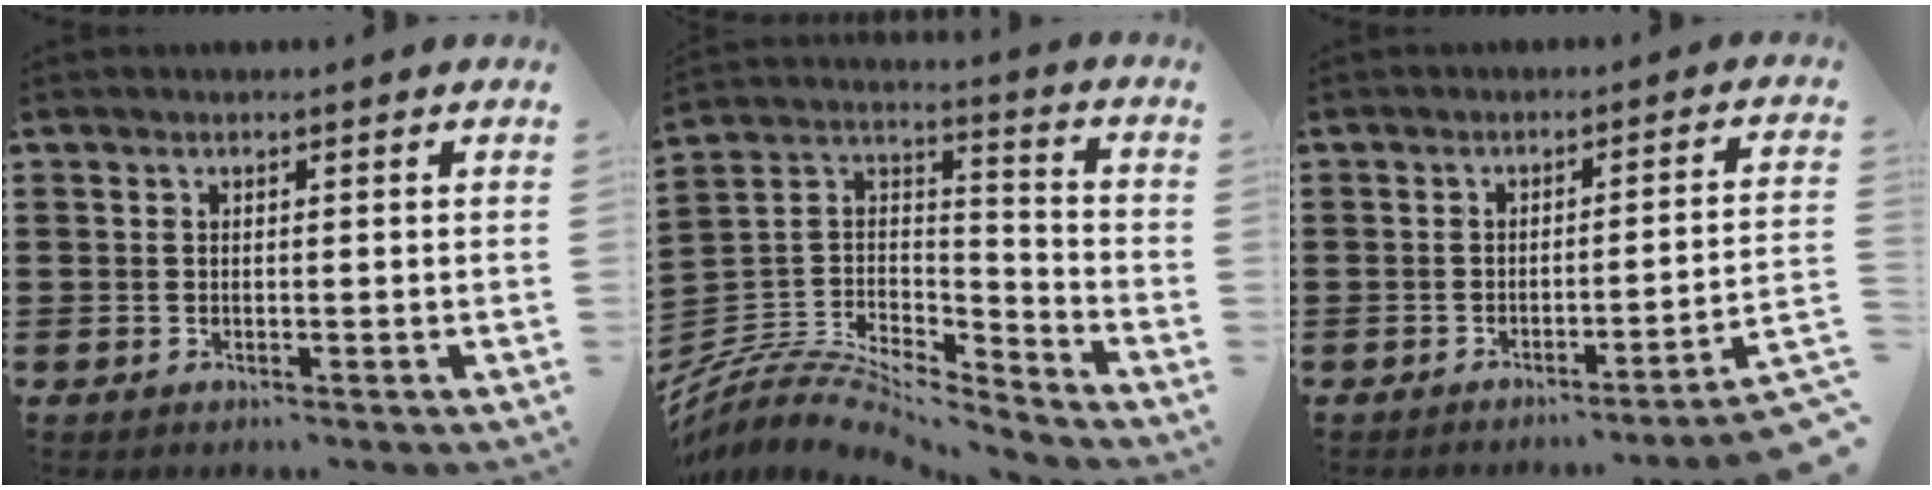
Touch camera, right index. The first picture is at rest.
{"total": 7.3, "force": [-6.4, 2.7, 2.3], "torque": [-0.061, 0.005, -0.129]}
{"total": 3.6, "force": [-2.6, -0.6, 2.5], "torque": [-0.044, -0.016, -0.053]}